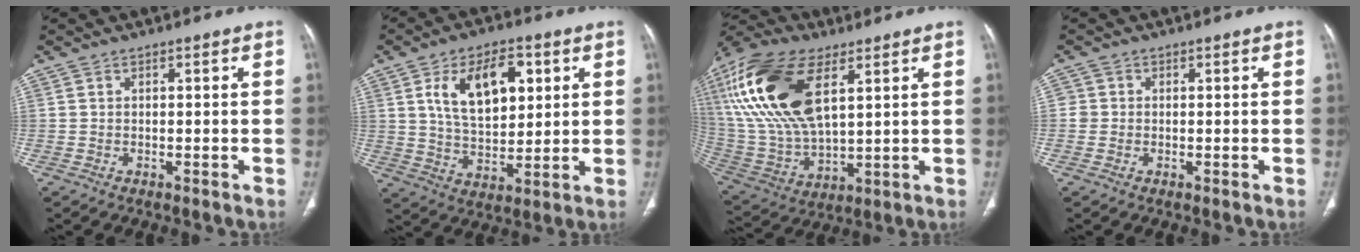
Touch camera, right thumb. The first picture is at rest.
{"total": 14.2, "force": [4.8, 7.9, 10.8], "torque": [-0.152, -0.013, 0.091]}
{"total": 24.0, "force": [8.9, 11.8, 18.9], "torque": [-0.394, -0.015, 0.170]}
{"total": 1.6, "force": [0.0, 1.6, 0.1], "torque": [0.007, 0.005, -0.002]}